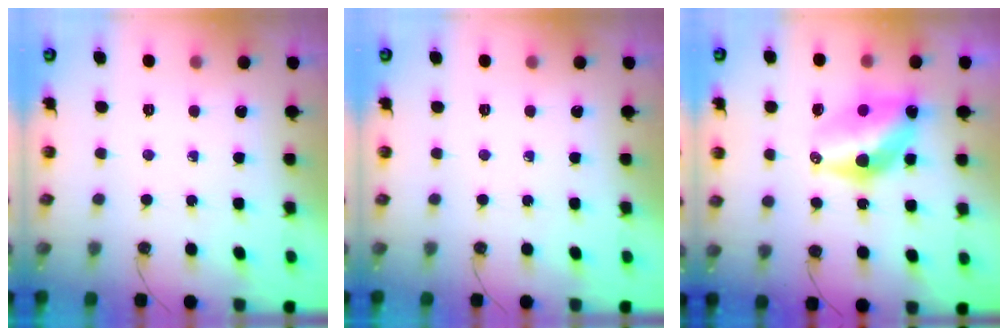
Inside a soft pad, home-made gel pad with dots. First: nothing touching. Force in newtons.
{"total": 0.0}
{"total": 11.3, "press": 11.3, "slide": 1.0}